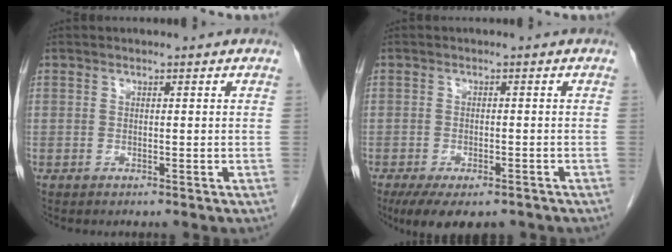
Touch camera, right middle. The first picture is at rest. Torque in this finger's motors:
{"motor_torque": [1.15, -0.90, 0.14, 0.08]}